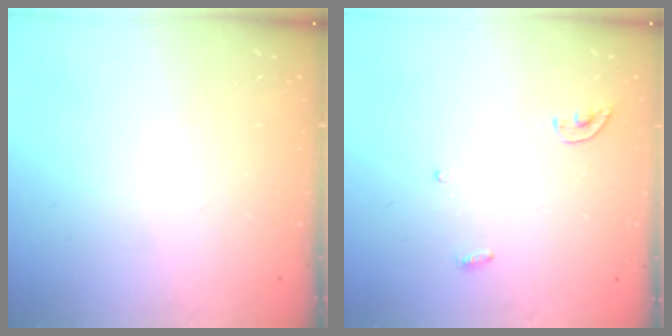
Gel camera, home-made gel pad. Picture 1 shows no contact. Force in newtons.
{"total": 3.8, "press": 3.8, "slide": 0.3}